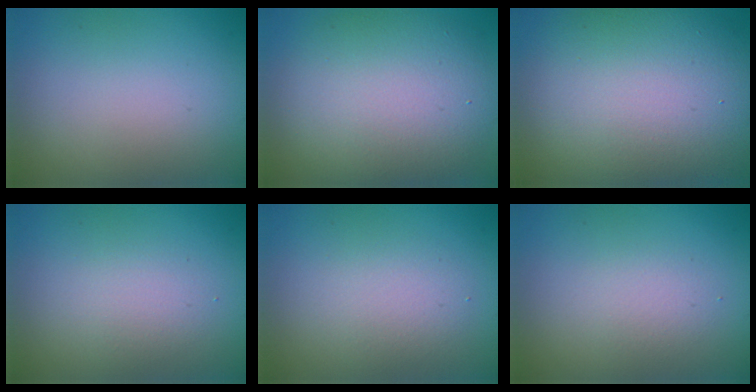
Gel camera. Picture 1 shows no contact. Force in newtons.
{"total": 9.6, "press": 9.5, "slide": 0.7}
{"total": 13.9, "press": 13.8, "slide": 1.1}
{"total": 1.9, "press": 1.9, "slide": 0.1}
{"total": 2.4, "press": 2.4, "slide": 0.1}
{"total": 1.6, "press": 1.6, "slide": 0.3}